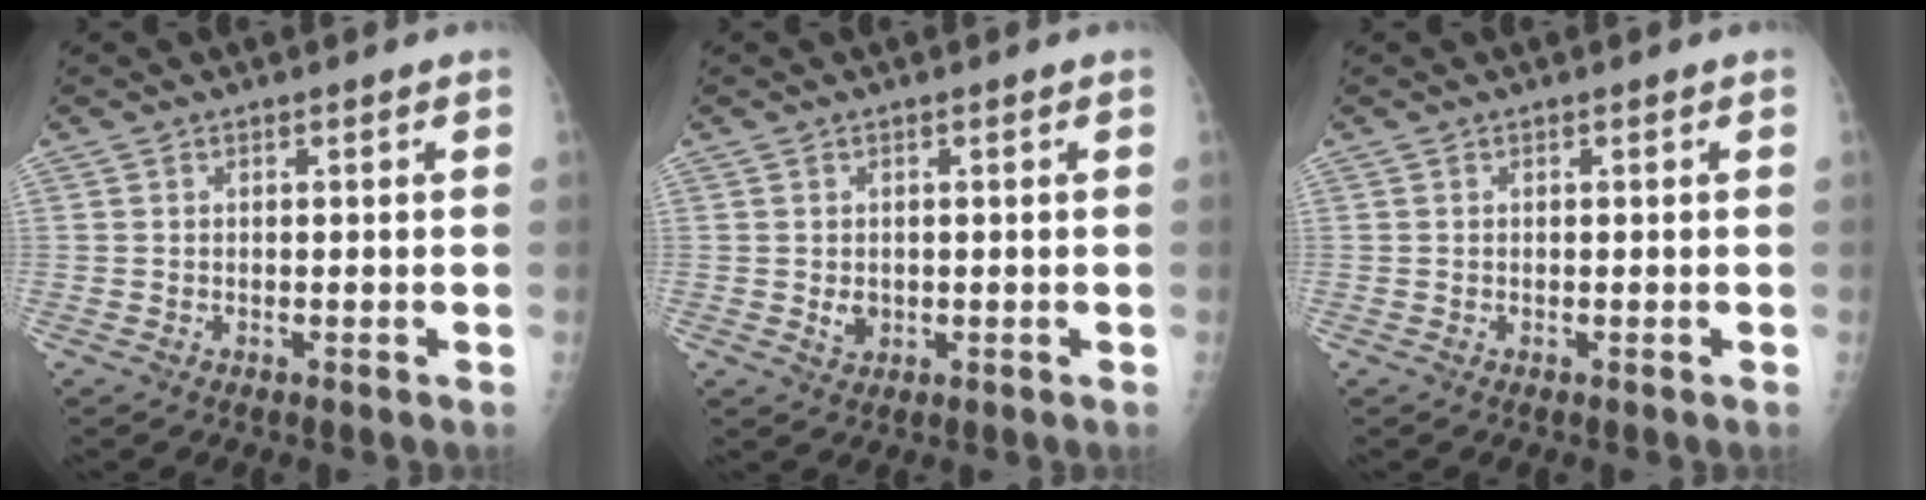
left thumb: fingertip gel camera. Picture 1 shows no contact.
{"total": 2.2, "force": [-0.1, 1.8, 1.3], "torque": [-0.013, -0.001, 0.006]}
{"total": 0.0}